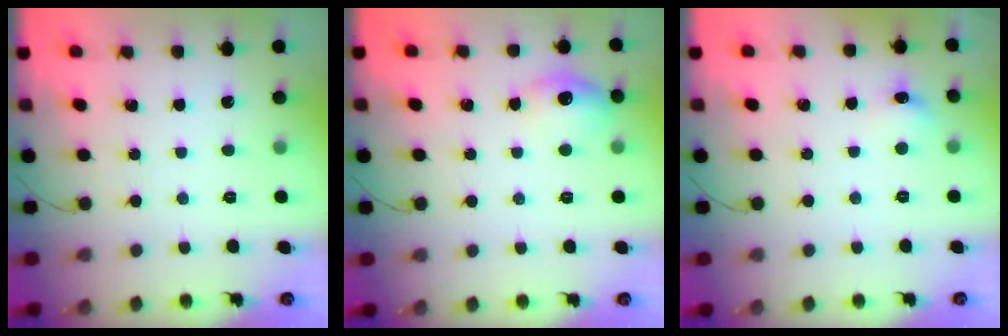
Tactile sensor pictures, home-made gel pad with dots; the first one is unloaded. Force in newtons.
{"total": 9.9, "press": 9.9, "slide": 0.4}
{"total": 6.2, "press": 6.0, "slide": 1.7}